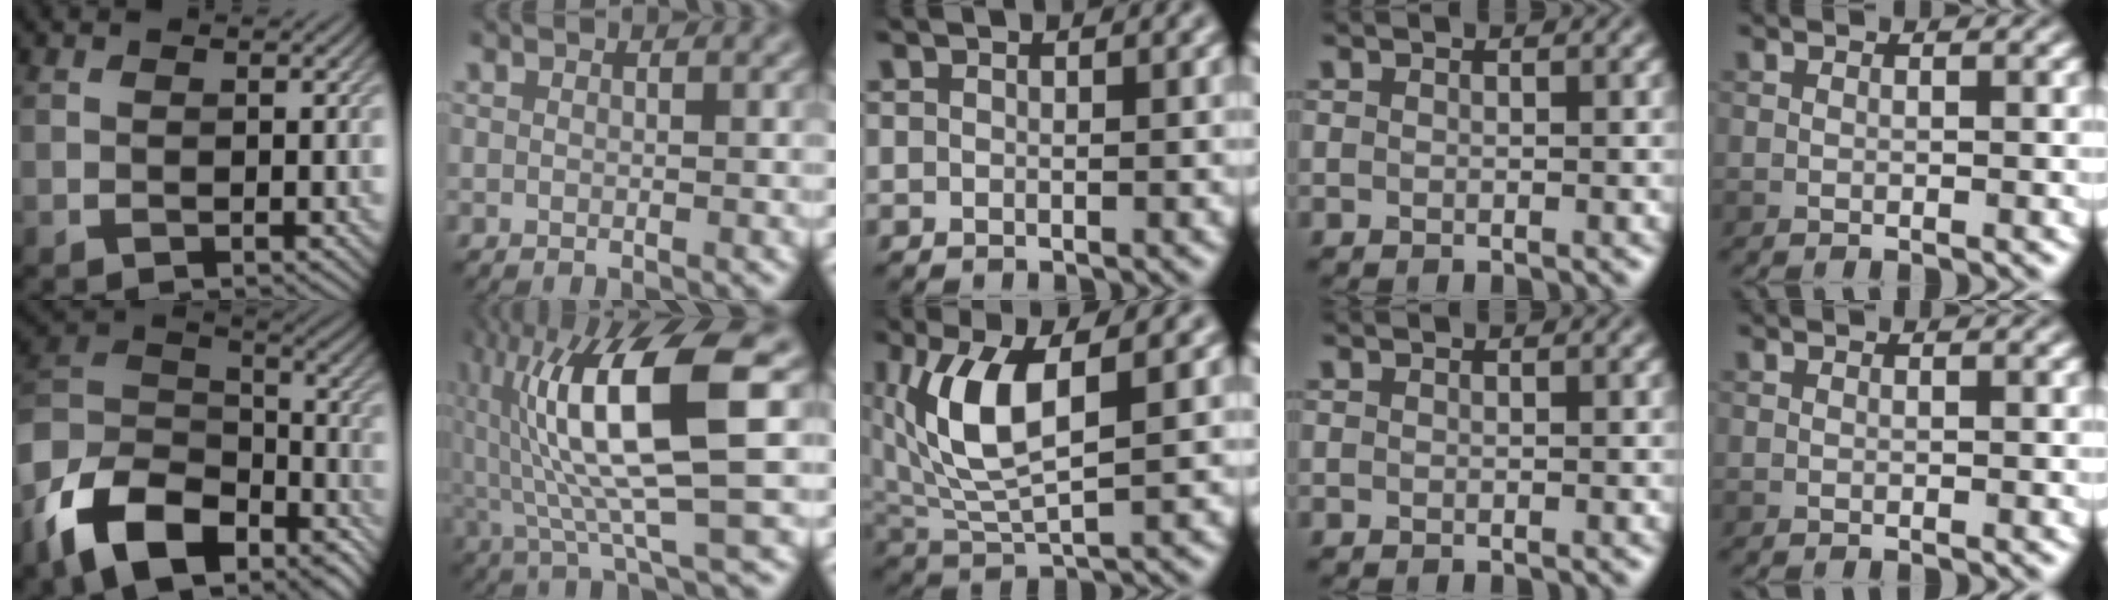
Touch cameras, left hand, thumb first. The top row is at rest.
{"thumb": {"total": 15.5, "force": [-8.2, 8.9, 9.6], "torque": [-0.239, -0.021, -0.142]}, "index": {"total": 12.1, "force": [1.4, 2.4, 11.8], "torque": [-0.202, 0.011, 0.037]}, "middle": {"total": 7.0, "force": [1.8, 2.9, 6.1], "torque": [-0.137, -0.003, 0.039]}}